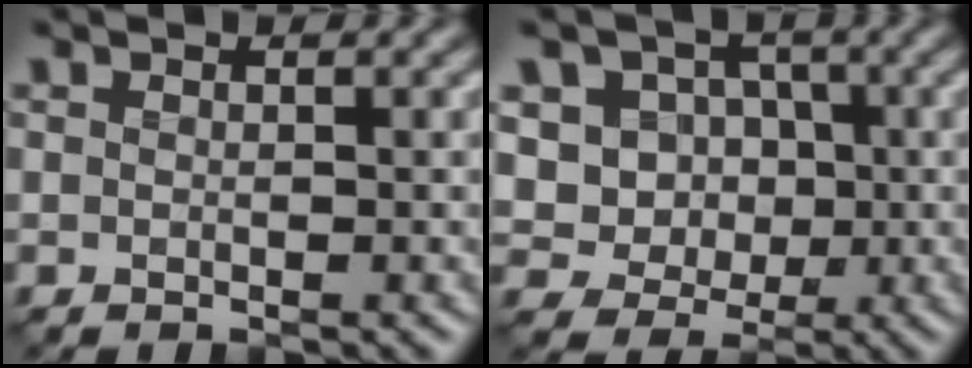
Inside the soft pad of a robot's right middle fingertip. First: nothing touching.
{"total": 6.8, "force": [0.5, 6.2, 2.7], "torque": [-0.044, 0.019, -0.010]}